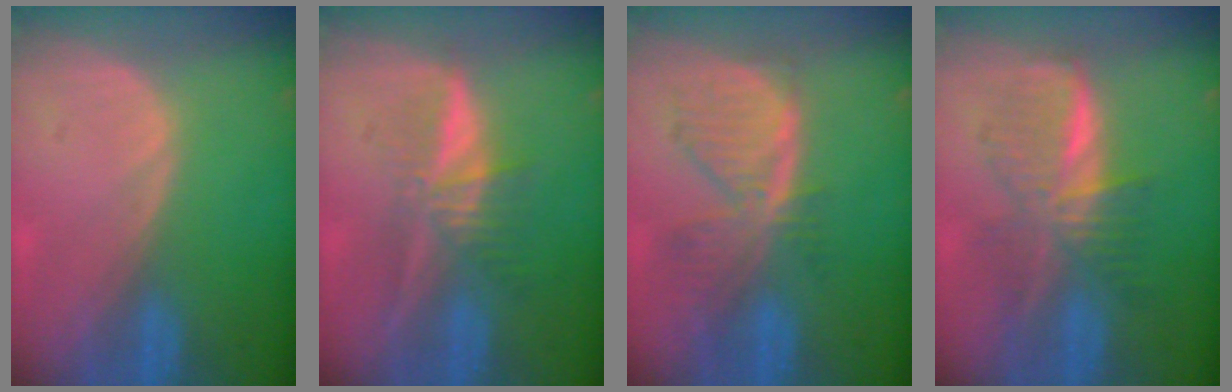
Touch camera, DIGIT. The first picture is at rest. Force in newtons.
{"total": 5.8, "press": 5.4, "slide": 2.1}
{"total": 8.0, "press": 7.0, "slide": 3.9}
{"total": 7.2, "press": 7.2, "slide": 0.2}